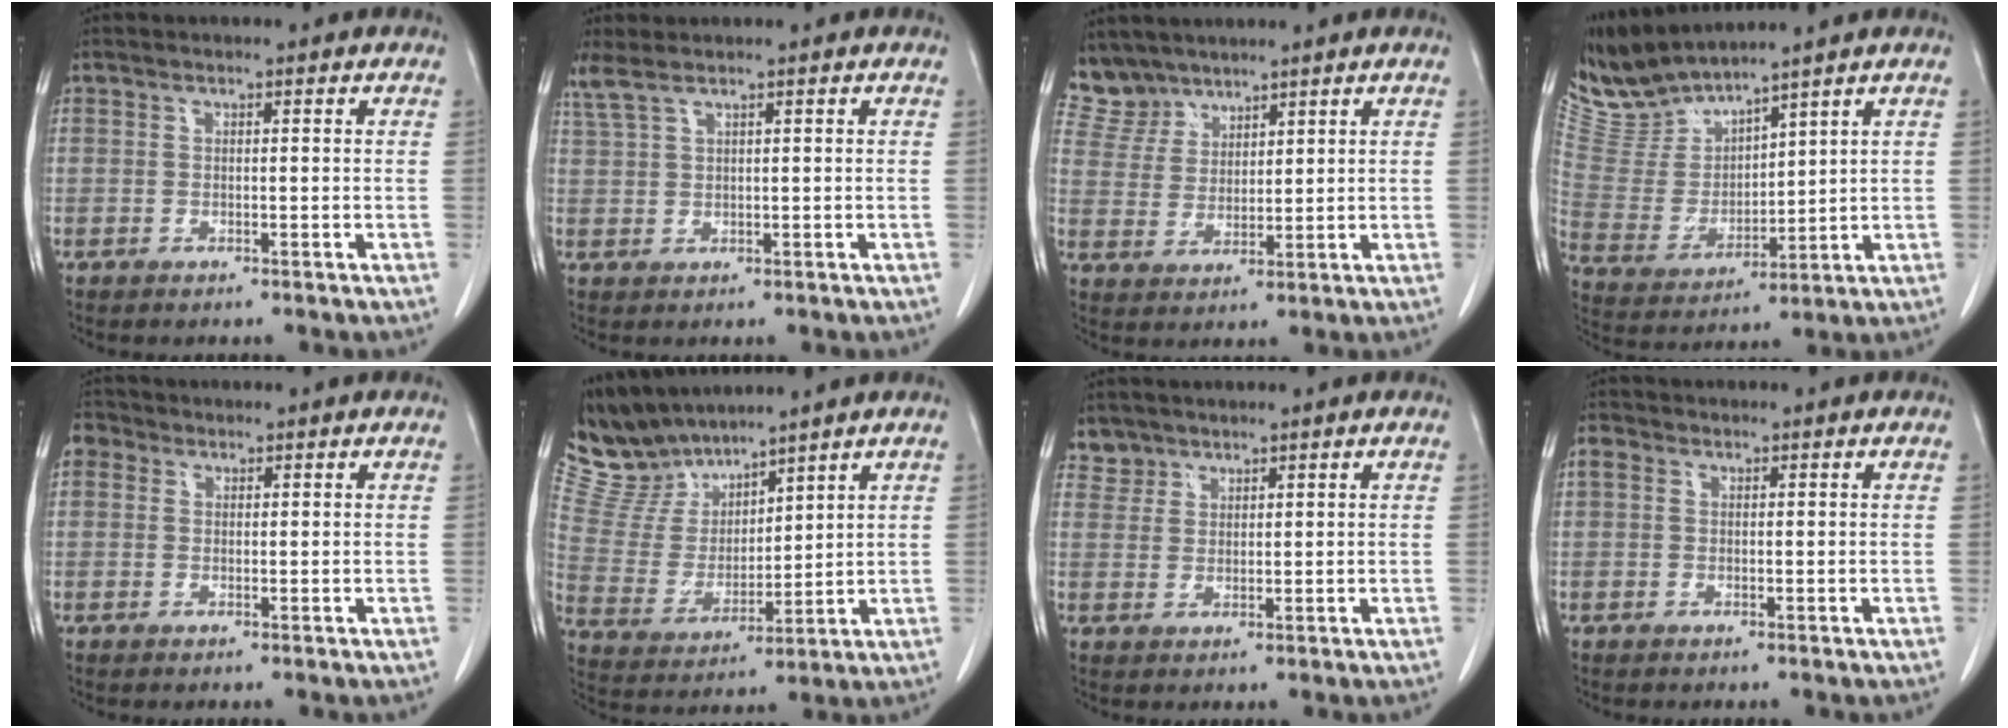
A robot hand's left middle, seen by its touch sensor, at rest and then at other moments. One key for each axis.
{"total": 2.4, "fx": 2.1, "fy": 0.2, "fz": 1.3, "tx": -0.040, "ty": 0.014, "tz": 0.052}
{"total": 5.3, "fx": 4.9, "fy": 2.1, "fz": -0.4, "tx": 0.004, "ty": 0.006, "tz": 0.110}
{"total": 8.2, "fx": 8.2, "fy": 0.0, "fz": 0.9, "tx": -0.047, "ty": -0.001, "tz": 0.189}
{"total": 2.1, "fx": 0.8, "fy": 1.8, "fz": 0.6, "tx": -0.006, "ty": 0.012, "tz": 0.010}
{"total": 9.3, "fx": 8.9, "fy": 2.4, "fz": 0.8, "tx": -0.036, "ty": 0.009, "tz": 0.198}
{"total": 2.4, "fx": 2.0, "fy": 1.3, "fz": -0.6, "tx": 0.018, "ty": 0.007, "tz": 0.035}
{"total": 1.1, "fx": 0.3, "fy": 1.0, "fz": 0.5, "tx": -0.012, "ty": 0.011, "tz": 0.003}